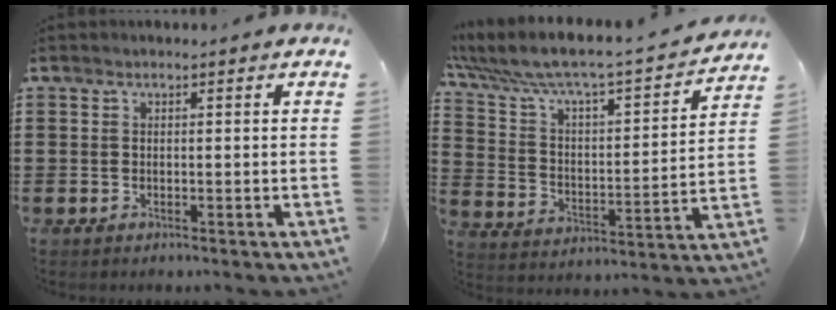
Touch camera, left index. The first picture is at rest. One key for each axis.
{"total": 5.5, "fx": 4.9, "fy": 1.2, "fz": 2.4, "tx": -0.074, "ty": -0.046, "tz": 0.074}